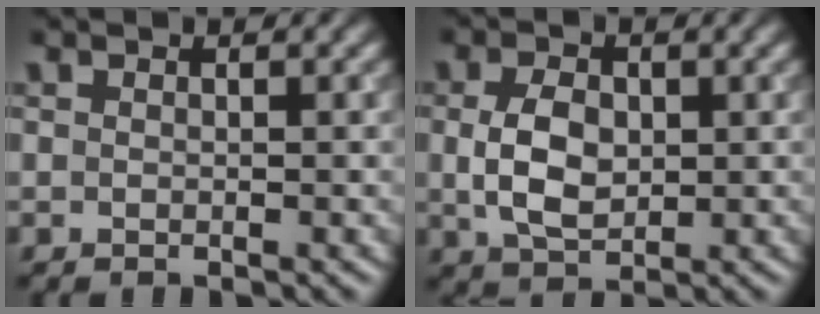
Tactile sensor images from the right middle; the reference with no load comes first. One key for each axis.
{"total": 4.2, "fx": 0.1, "fy": 2.8, "fz": 3.2, "tx": -0.069, "ty": 0.000, "tz": 0.003}